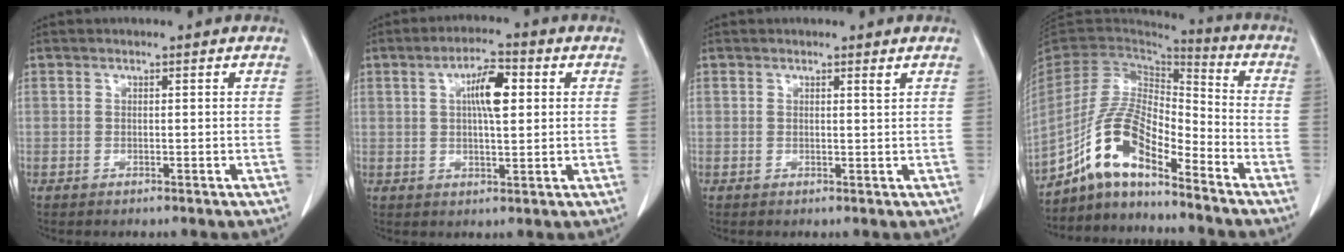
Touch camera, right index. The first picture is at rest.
{"total": 6.5, "force": [1.6, 1.7, 6.0], "torque": [-0.106, 0.010, 0.027]}
{"total": 0.6, "force": [0.4, -0.1, 0.4], "torque": [-0.016, -0.006, 0.008]}
{"total": 11.8, "force": [-8.2, 3.1, 7.9], "torque": [-0.171, 0.021, -0.155]}